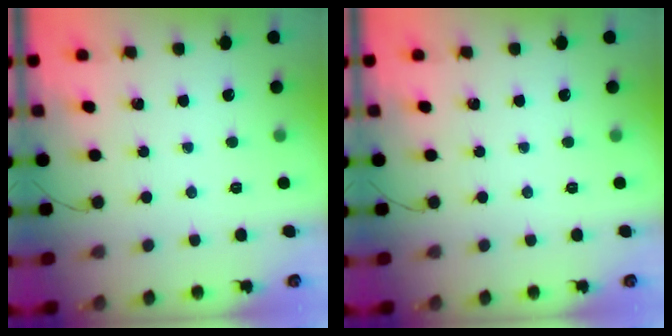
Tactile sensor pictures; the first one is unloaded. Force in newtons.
{"total": 0.0}